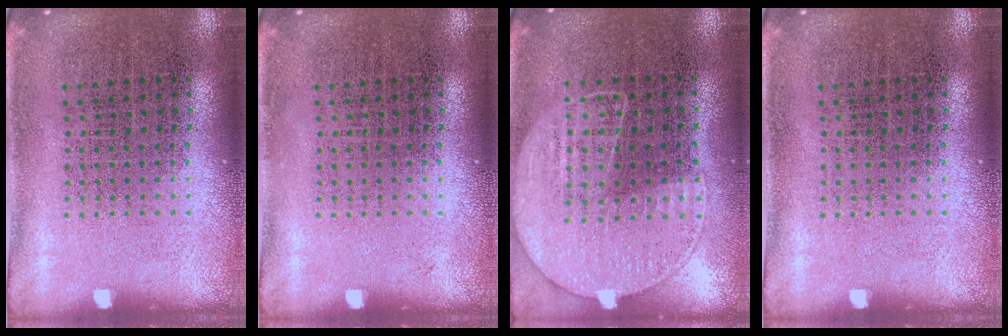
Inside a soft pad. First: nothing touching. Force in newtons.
{"total": 0.0}
{"total": 1.1, "press": 1.0, "slide": 0.6}
{"total": 0.0}